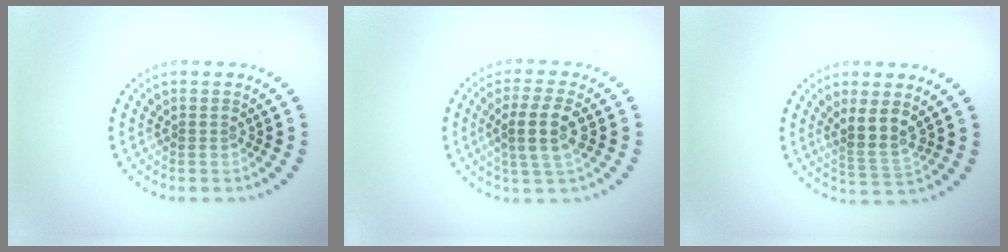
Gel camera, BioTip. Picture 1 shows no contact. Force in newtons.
{"total": 4.1, "press": 3.8, "slide": 1.5}
{"total": 3.1, "press": 2.6, "slide": 1.7}